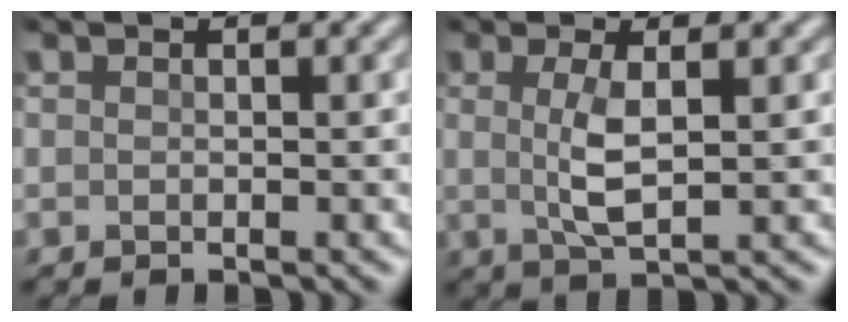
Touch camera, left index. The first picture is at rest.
{"total": 2.9, "force": [0.3, 0.4, 2.9], "torque": [-0.067, -0.001, 0.009]}